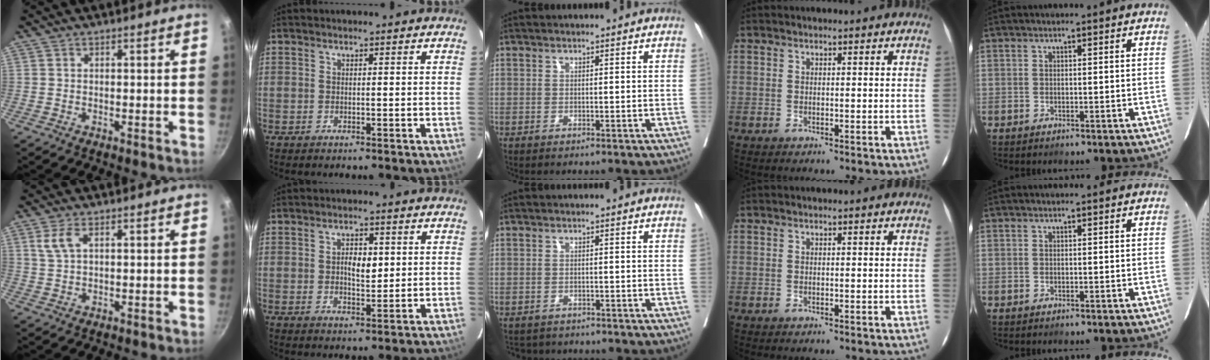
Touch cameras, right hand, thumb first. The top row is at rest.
{"thumb": {"total": 3.6, "force": [1.6, 1.6, 2.8], "torque": [-0.068, 0.007, 0.037]}, "index": {"total": 3.9, "force": [0.6, 1.8, 3.4], "torque": [-0.056, 0.001, 0.011]}, "middle": {"total": 3.0, "force": [-2.7, 1.3, -0.1], "torque": [0.003, -0.002, -0.041]}}